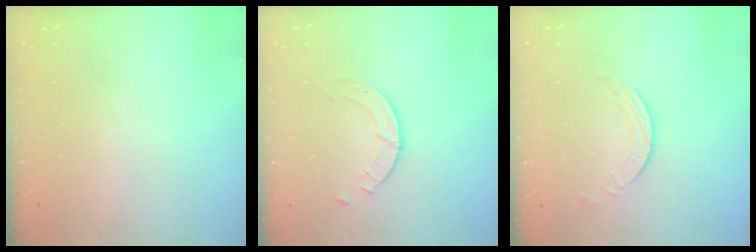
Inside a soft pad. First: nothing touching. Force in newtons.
{"total": 2.3, "press": 2.3, "slide": 0.3}
{"total": 2.5, "press": 2.5, "slide": 0.2}